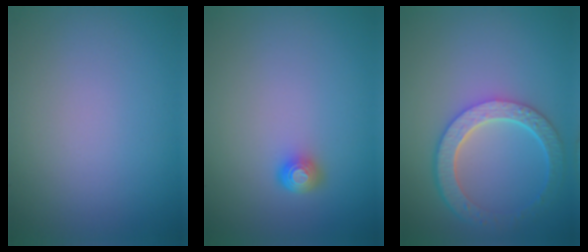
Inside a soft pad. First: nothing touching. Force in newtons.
{"total": 1.7, "press": 1.3, "slide": 1.2}
{"total": 5.9, "press": 4.5, "slide": 3.8}